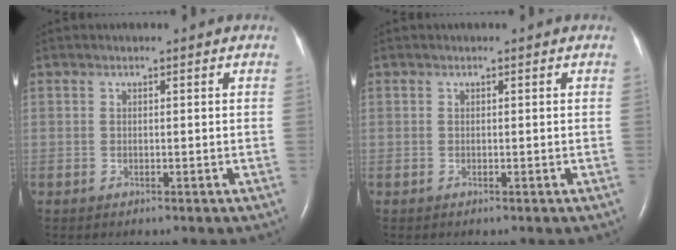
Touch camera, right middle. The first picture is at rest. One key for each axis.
{"total": 0.0}